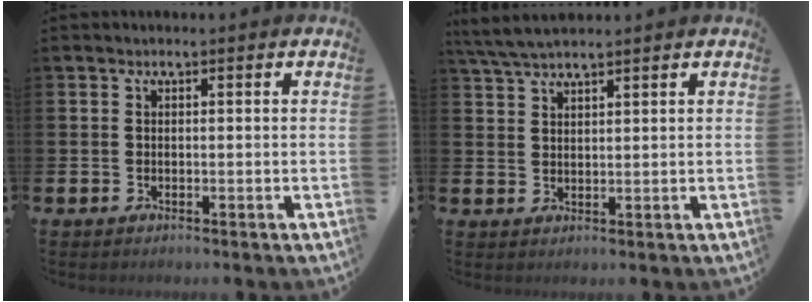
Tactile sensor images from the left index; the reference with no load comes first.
{"total": 4.2, "force": [3.8, 0.7, 1.6], "torque": [-0.046, -0.005, 0.072]}